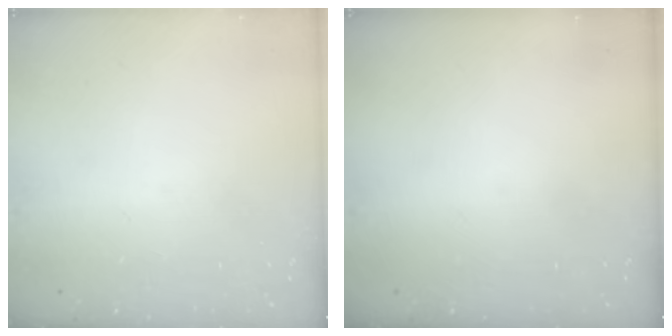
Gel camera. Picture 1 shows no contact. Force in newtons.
{"total": 0.0}